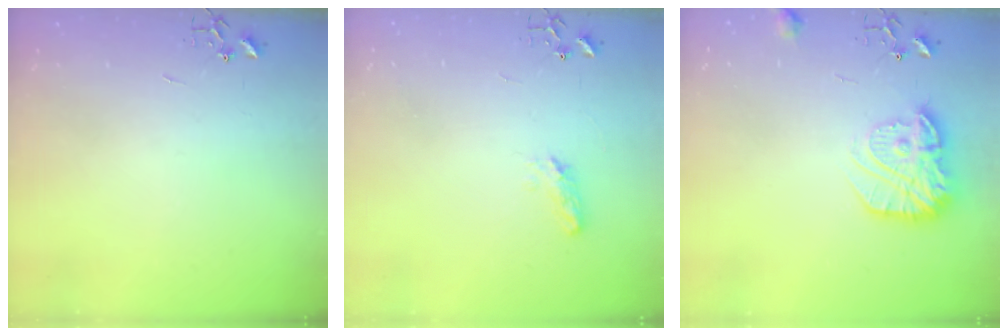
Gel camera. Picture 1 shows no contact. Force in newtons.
{"total": 6.5, "press": 6.4, "slide": 0.7}
{"total": 16.5, "press": 16.5, "slide": 1.1}